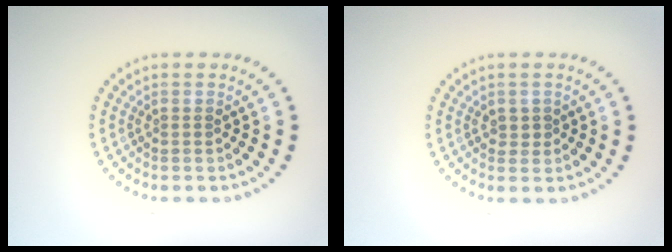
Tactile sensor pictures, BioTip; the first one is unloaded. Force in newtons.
{"total": 0.7, "press": 0.7, "slide": 0.2}